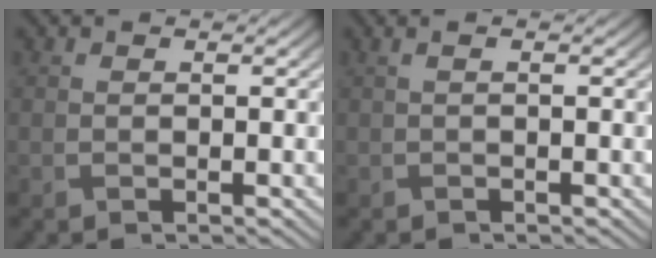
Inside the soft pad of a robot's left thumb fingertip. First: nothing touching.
{"total": 0.8, "force": [0.1, 0.3, 0.7], "torque": [-0.009, 0.004, -0.003]}